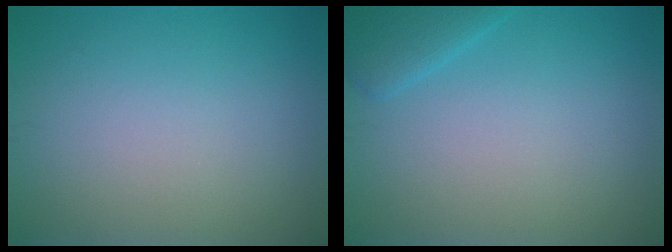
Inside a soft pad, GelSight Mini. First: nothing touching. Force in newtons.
{"total": 2.0, "press": 2.0, "slide": 0.1}